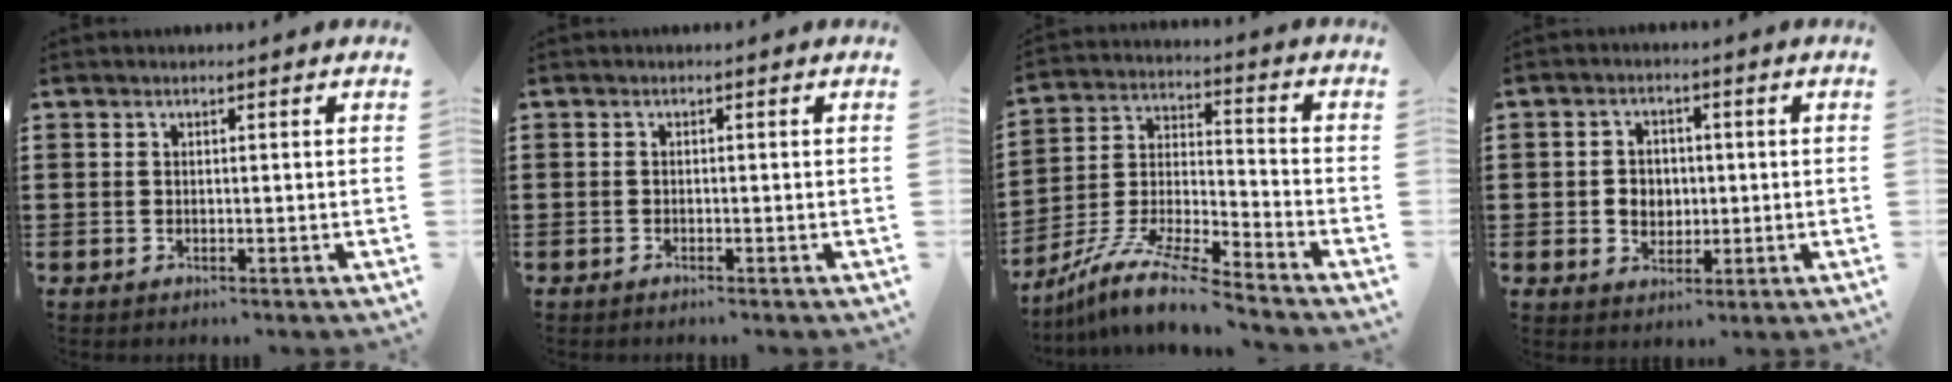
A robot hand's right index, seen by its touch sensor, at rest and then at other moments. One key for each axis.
{"total": 0.6, "fx": -0.5, "fy": -0.1, "fz": 0.1, "tx": -0.003, "ty": -0.002, "tz": -0.011}
{"total": 10.8, "fx": -9.7, "fy": 0.8, "fz": 4.7, "tx": -0.092, "ty": 0.017, "tz": -0.193}
{"total": 3.6, "fx": -0.2, "fy": 3.2, "fz": 1.7, "tx": -0.035, "ty": 0.005, "tz": -0.010}